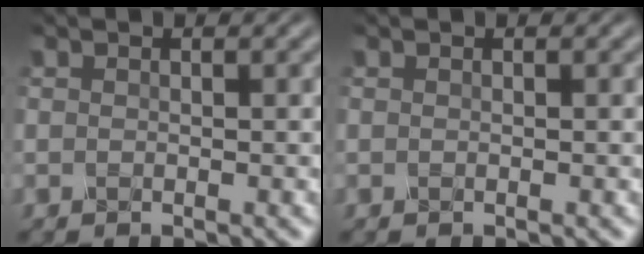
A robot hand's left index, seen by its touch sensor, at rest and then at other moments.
{"total": 0.0}